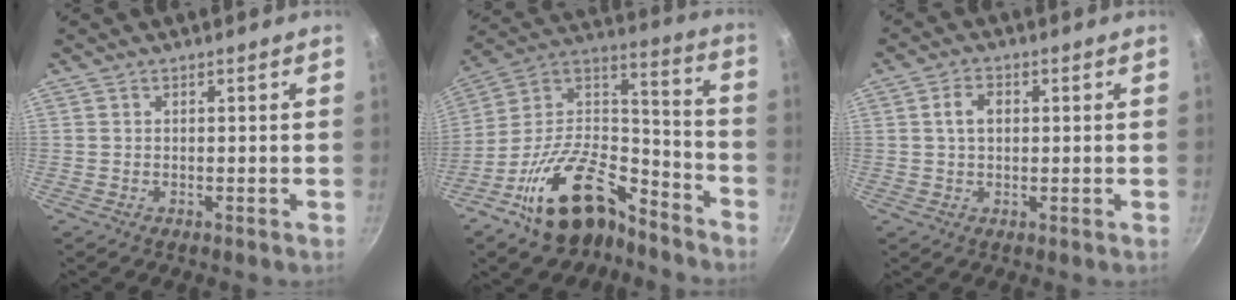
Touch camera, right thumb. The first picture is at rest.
{"total": 22.6, "force": [-14.0, 11.7, 13.4], "torque": [-0.184, 0.112, -0.241]}
{"total": 3.7, "force": [0.5, 2.6, 2.7], "torque": [-0.035, 0.008, 0.006]}